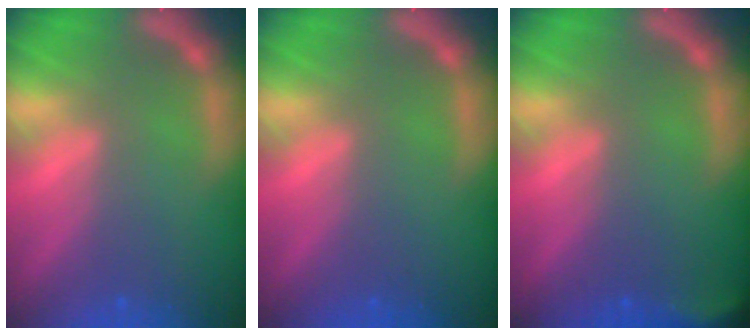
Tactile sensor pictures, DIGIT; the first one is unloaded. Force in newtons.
{"total": 0.0}
{"total": 2.9}